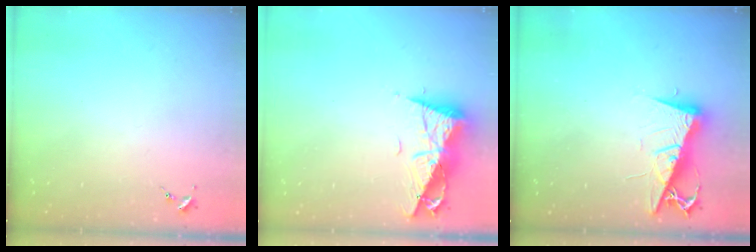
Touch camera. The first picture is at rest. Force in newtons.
{"total": 10.4, "press": 10.3, "slide": 1.4}
{"total": 11.3, "press": 11.2, "slide": 1.1}